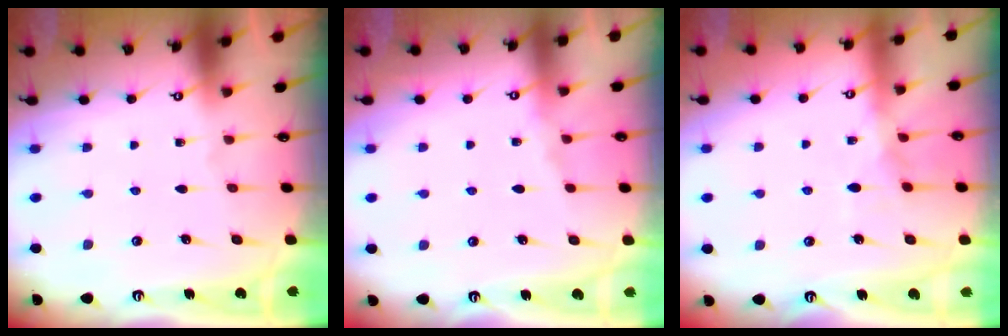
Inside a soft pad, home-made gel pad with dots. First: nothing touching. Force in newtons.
{"total": 3.7, "press": 3.7, "slide": 0.6}
{"total": 8.4, "press": 8.3, "slide": 0.8}